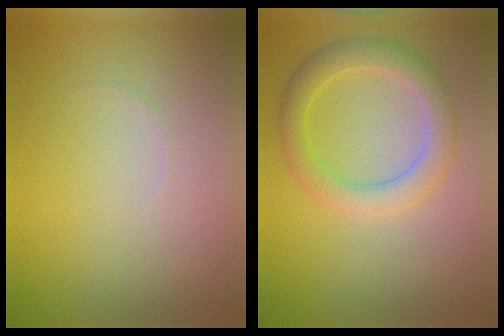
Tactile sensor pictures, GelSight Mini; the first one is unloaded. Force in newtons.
{"total": 3.5, "press": 3.5, "slide": 0.1}